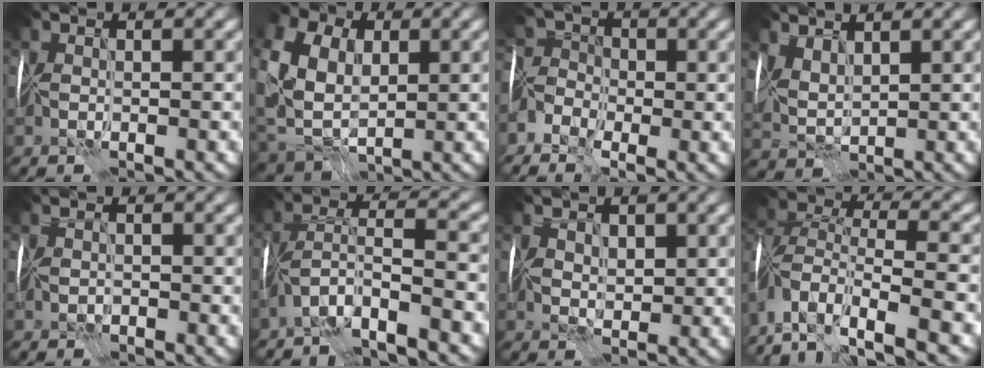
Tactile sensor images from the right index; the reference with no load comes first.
{"total": 10.4, "force": [1.6, 7.3, 7.1], "torque": [-0.166, 0.007, 0.023]}
{"total": 6.3, "force": [-3.2, 4.4, 3.1], "torque": [-0.043, -0.002, -0.061]}
{"total": 3.7, "force": [2.4, 1.8, 2.1], "torque": [-0.058, 0.009, 0.050]}
{"total": 0.6, "force": [0.0, 0.4, 0.4], "torque": [-0.011, 0.001, -0.001]}
{"total": 5.6, "force": [-3.4, 1.0, 4.4], "torque": [-0.083, 0.014, -0.074]}
{"total": 2.3, "force": [1.2, 1.4, 1.4], "torque": [-0.030, 0.001, 0.021]}
{"total": 12.3, "force": [-8.2, 5.8, 7.1], "torque": [-0.147, 0.000, -0.131]}